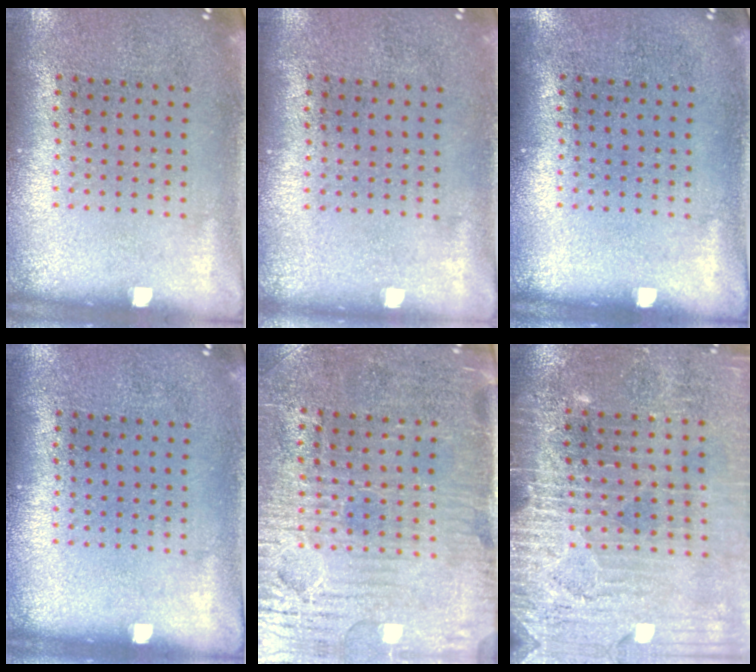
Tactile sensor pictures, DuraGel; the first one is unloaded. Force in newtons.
{"total": 0.0}
{"total": 0.0}
{"total": 0.0}
{"total": 3.9, "press": 3.5, "slide": 1.5}
{"total": 3.2, "press": 3.1, "slide": 0.6}